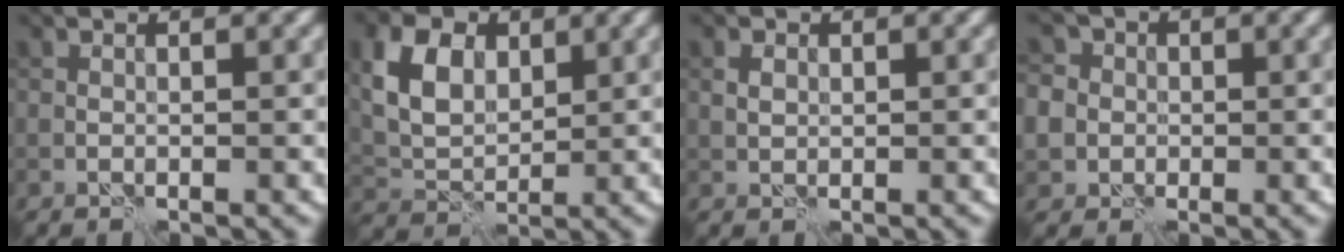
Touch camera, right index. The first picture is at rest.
{"total": 5.9, "force": [1.9, 4.1, 3.8], "torque": [-0.085, 0.000, 0.035]}
{"total": 1.0, "force": [0.2, 0.9, 0.6], "torque": [-0.011, 0.000, 0.004]}
{"total": 6.9, "force": [0.7, 6.5, 2.2], "torque": [-0.044, 0.026, -0.018]}